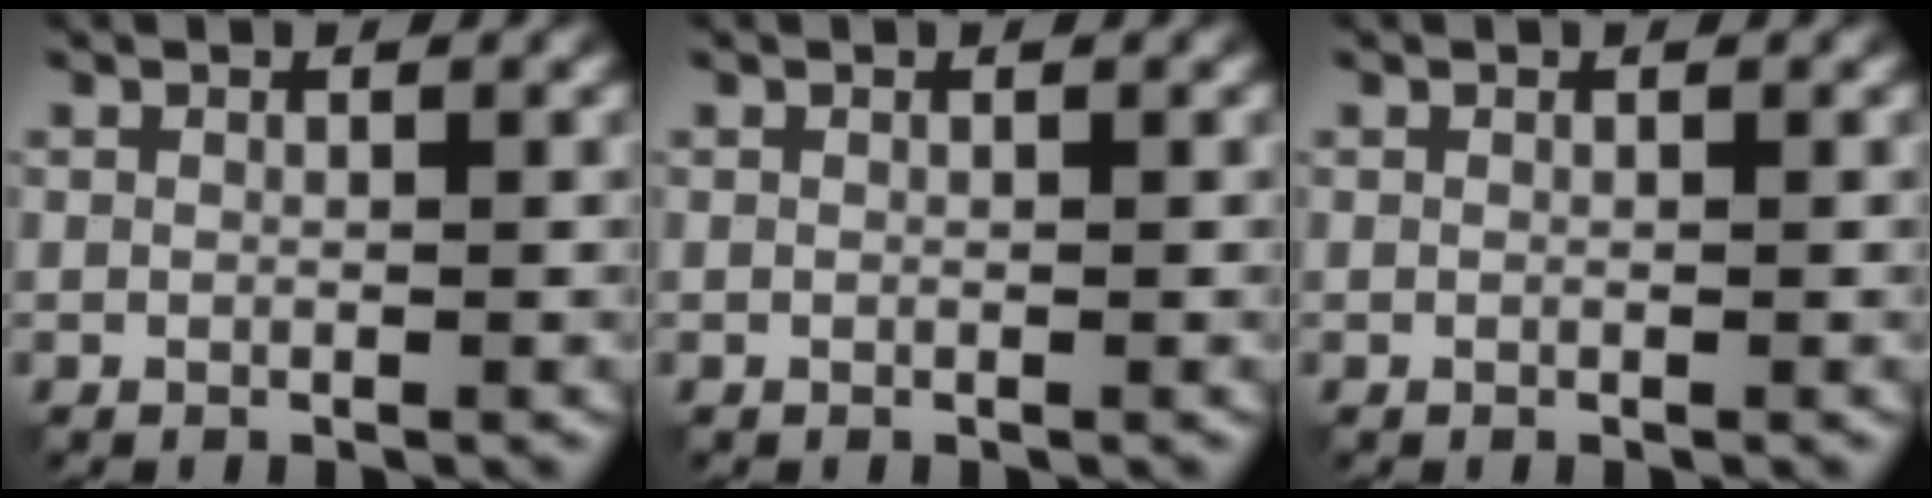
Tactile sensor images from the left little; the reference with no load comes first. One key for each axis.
{"total": 0.0}
{"total": 0.0}